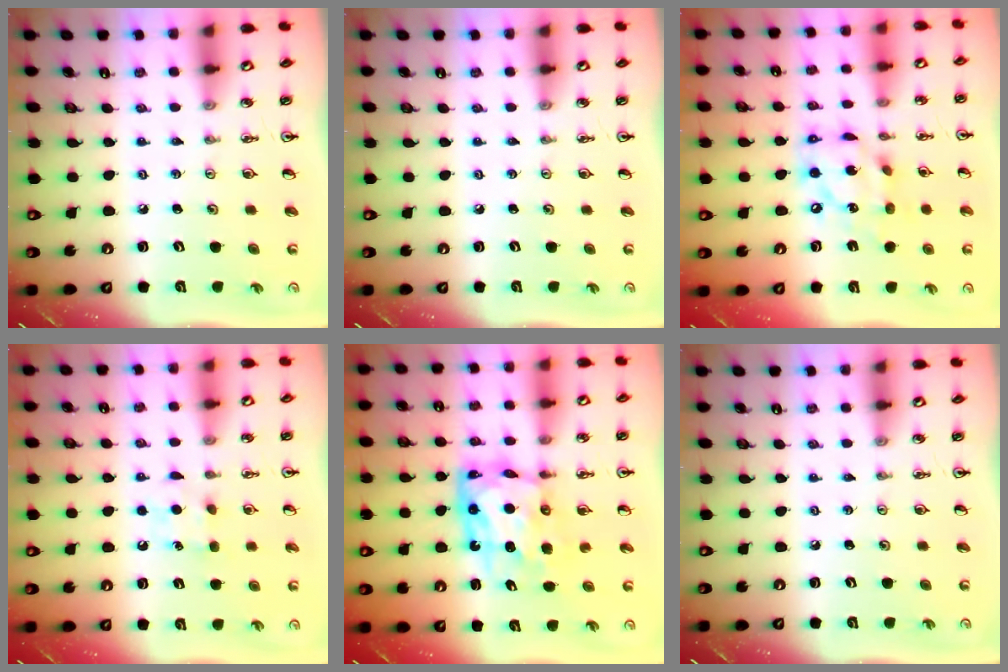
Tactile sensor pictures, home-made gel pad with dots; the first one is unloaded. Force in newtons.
{"total": 0.0}
{"total": 13.7, "press": 13.6, "slide": 1.5}
{"total": 6.4, "press": 6.3, "slide": 0.6}
{"total": 11.0, "press": 11.0, "slide": 0.8}
{"total": 0.0}